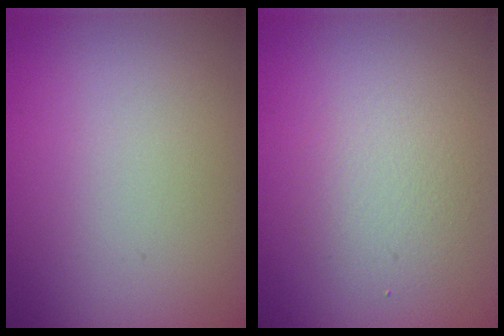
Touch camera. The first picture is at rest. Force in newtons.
{"total": 2.1, "press": 2.1, "slide": 0.1}